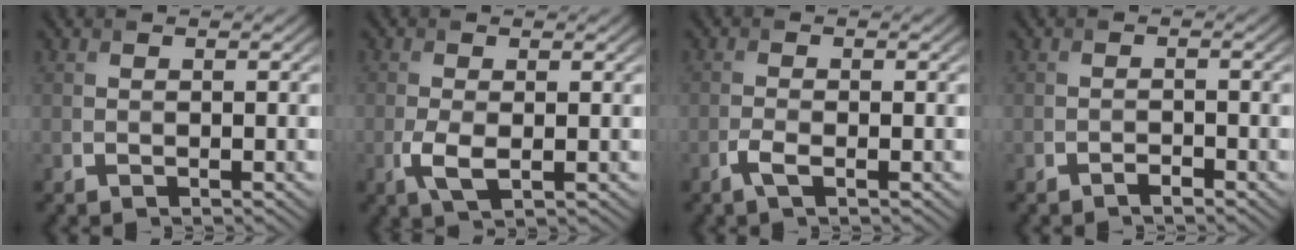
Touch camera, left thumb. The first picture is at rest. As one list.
[{"total": 3.1, "force": [-0.7, 1.3, 2.7], "torque": [-0.069, -0.009, -0.017]}, {"total": 1.9, "force": [-1.0, 0.4, 1.5], "torque": [-0.037, 0.001, -0.024]}, {"total": 1.0, "force": [-0.8, 0.2, 0.5], "torque": [-0.008, 0.001, -0.015]}]